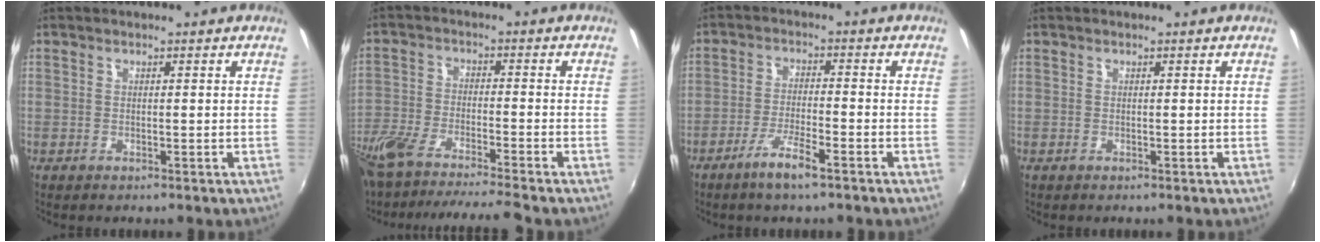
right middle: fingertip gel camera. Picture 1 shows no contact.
{"total": 13.8, "force": [-12.2, 0.4, 6.5], "torque": [-0.145, -0.026, -0.215]}
{"total": 5.8, "force": [-4.0, 0.5, 4.2], "torque": [-0.094, -0.003, -0.076]}
{"total": 0.0}